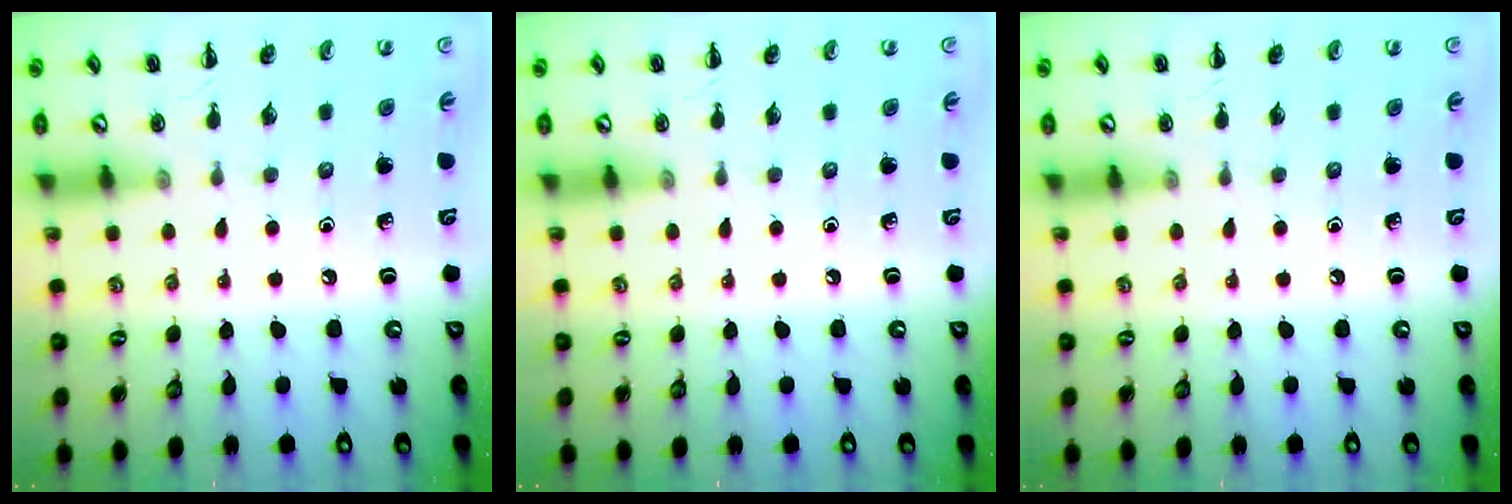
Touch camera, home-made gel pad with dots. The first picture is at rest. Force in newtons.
{"total": 0.0}
{"total": 0.0}